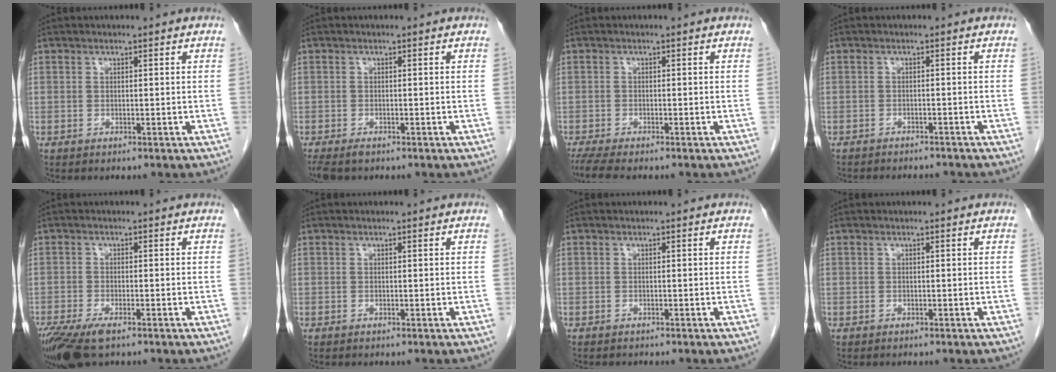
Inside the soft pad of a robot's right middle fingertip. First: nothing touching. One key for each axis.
{"total": 3.0, "fx": -2.3, "fy": 1.2, "fz": 1.6, "tx": -0.035, "ty": -0.010, "tz": -0.037}
{"total": 5.8, "fx": -4.8, "fy": 0.8, "fz": 3.2, "tx": -0.055, "ty": -0.016, "tz": -0.077}
{"total": 6.9, "fx": -6.3, "fy": 1.7, "fz": 2.1, "tx": -0.026, "ty": -0.003, "tz": -0.078}
{"total": 7.8, "fx": -5.1, "fy": 2.4, "fz": 5.3, "tx": -0.098, "ty": -0.019, "tz": -0.089}
{"total": 0.0}
{"total": 0.9, "fx": -0.8, "fy": 0.2, "fz": 0.2, "tx": -0.010, "ty": -0.003, "tz": -0.011}
{"total": 0.0}